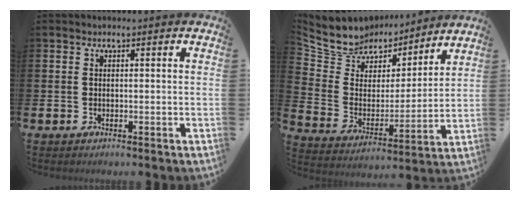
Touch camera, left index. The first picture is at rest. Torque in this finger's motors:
{"motor_torque": [1.07, -1.07, 0.62, 0.05]}